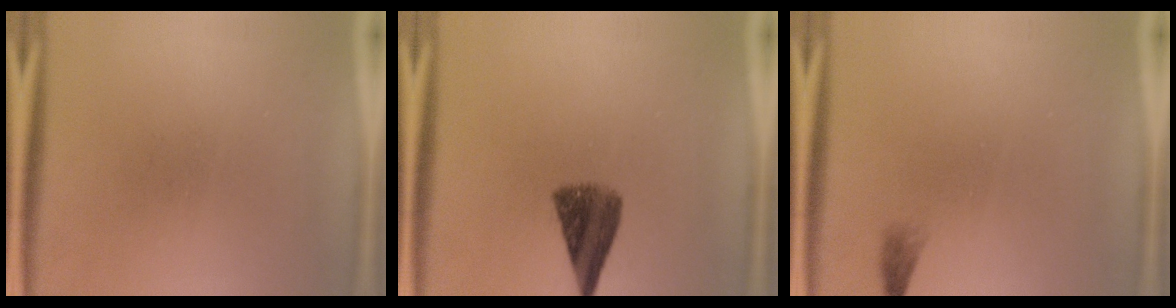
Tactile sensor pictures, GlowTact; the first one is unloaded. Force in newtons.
{"total": 7.3}
{"total": 1.1}